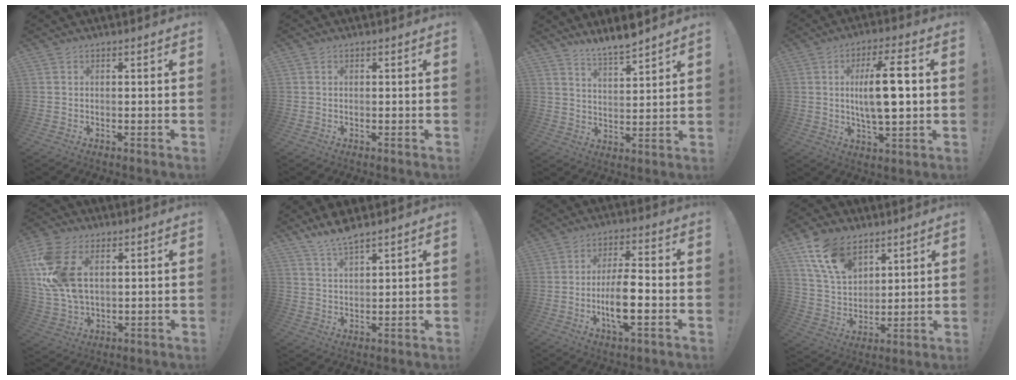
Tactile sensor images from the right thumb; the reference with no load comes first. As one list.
[{"total": 0.0}, {"total": 7.2, "force": [6.7, 0.5, 2.7], "torque": [-0.049, -0.049, 0.120]}, {"total": 13.4, "force": [1.3, 3.6, 12.9], "torque": [-0.224, -0.004, 0.011]}, {"total": 15.4, "force": [4.8, 9.6, 11.1], "torque": [-0.221, -0.016, 0.089]}, {"total": 5.9, "force": [5.3, 0.8, 2.5], "torque": [-0.054, -0.032, 0.097]}, {"total": 10.6, "force": [-2.7, 3.1, 9.8], "torque": [-0.195, 0.002, -0.054]}, {"total": 14.2, "force": [8.8, 8.7, 6.9], "torque": [-0.125, -0.040, 0.169]}]